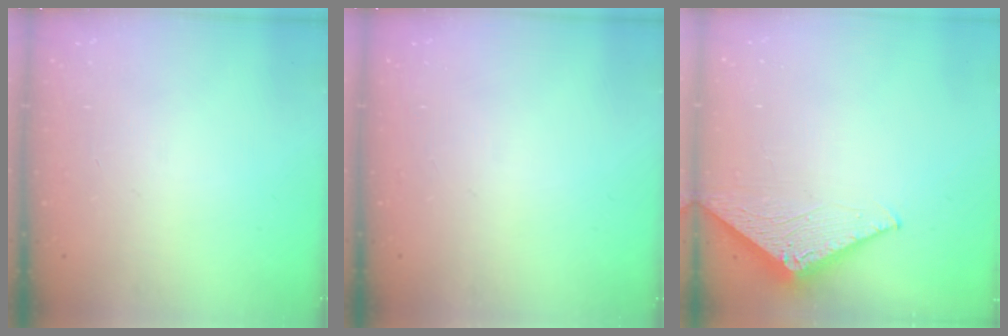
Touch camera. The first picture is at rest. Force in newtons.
{"total": 0.0}
{"total": 3.2, "press": 3.1, "slide": 0.2}